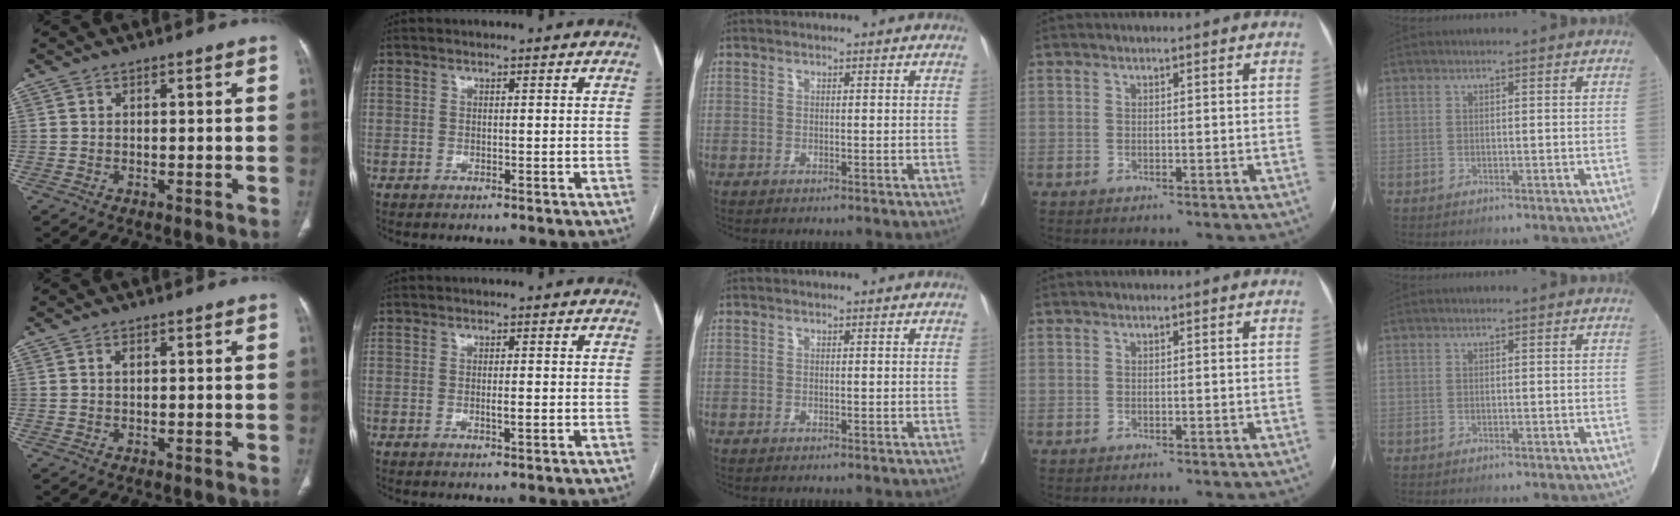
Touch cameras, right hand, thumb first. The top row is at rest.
{"thumb": {"total": 1.0, "force": [0.4, 0.6, 0.7], "torque": [-0.011, 0.001, 0.007]}, "index": {"total": 1.6, "force": [-0.3, 0.2, 1.6], "torque": [-0.029, -0.002, -0.004]}}